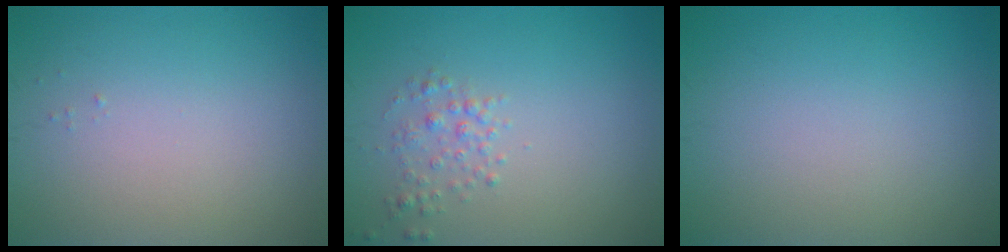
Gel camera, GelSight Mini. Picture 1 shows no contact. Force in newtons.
{"total": 1.6, "press": 1.6, "slide": 0.1}
{"total": 0.0}